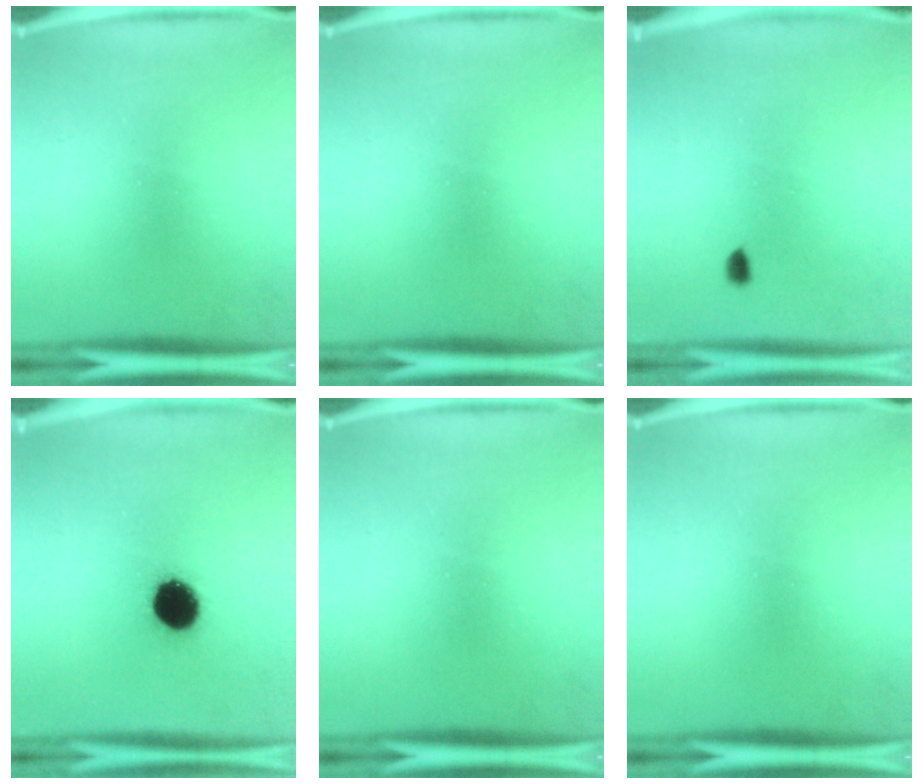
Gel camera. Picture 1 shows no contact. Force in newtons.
{"total": 0.0}
{"total": 1.2}
{"total": 11.1}
{"total": 0.0}
{"total": 0.0}